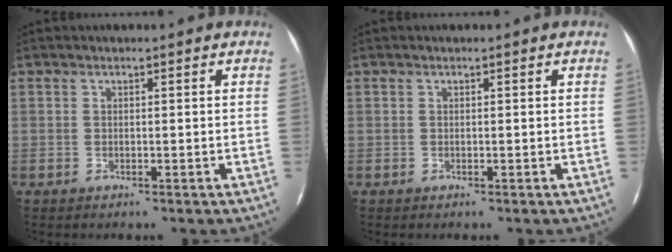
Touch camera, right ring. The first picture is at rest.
{"total": 0.0}